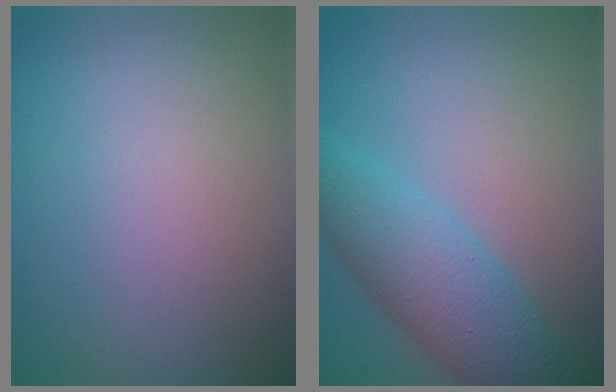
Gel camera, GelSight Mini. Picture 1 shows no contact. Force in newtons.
{"total": 5.8, "press": 5.8, "slide": 0.1}